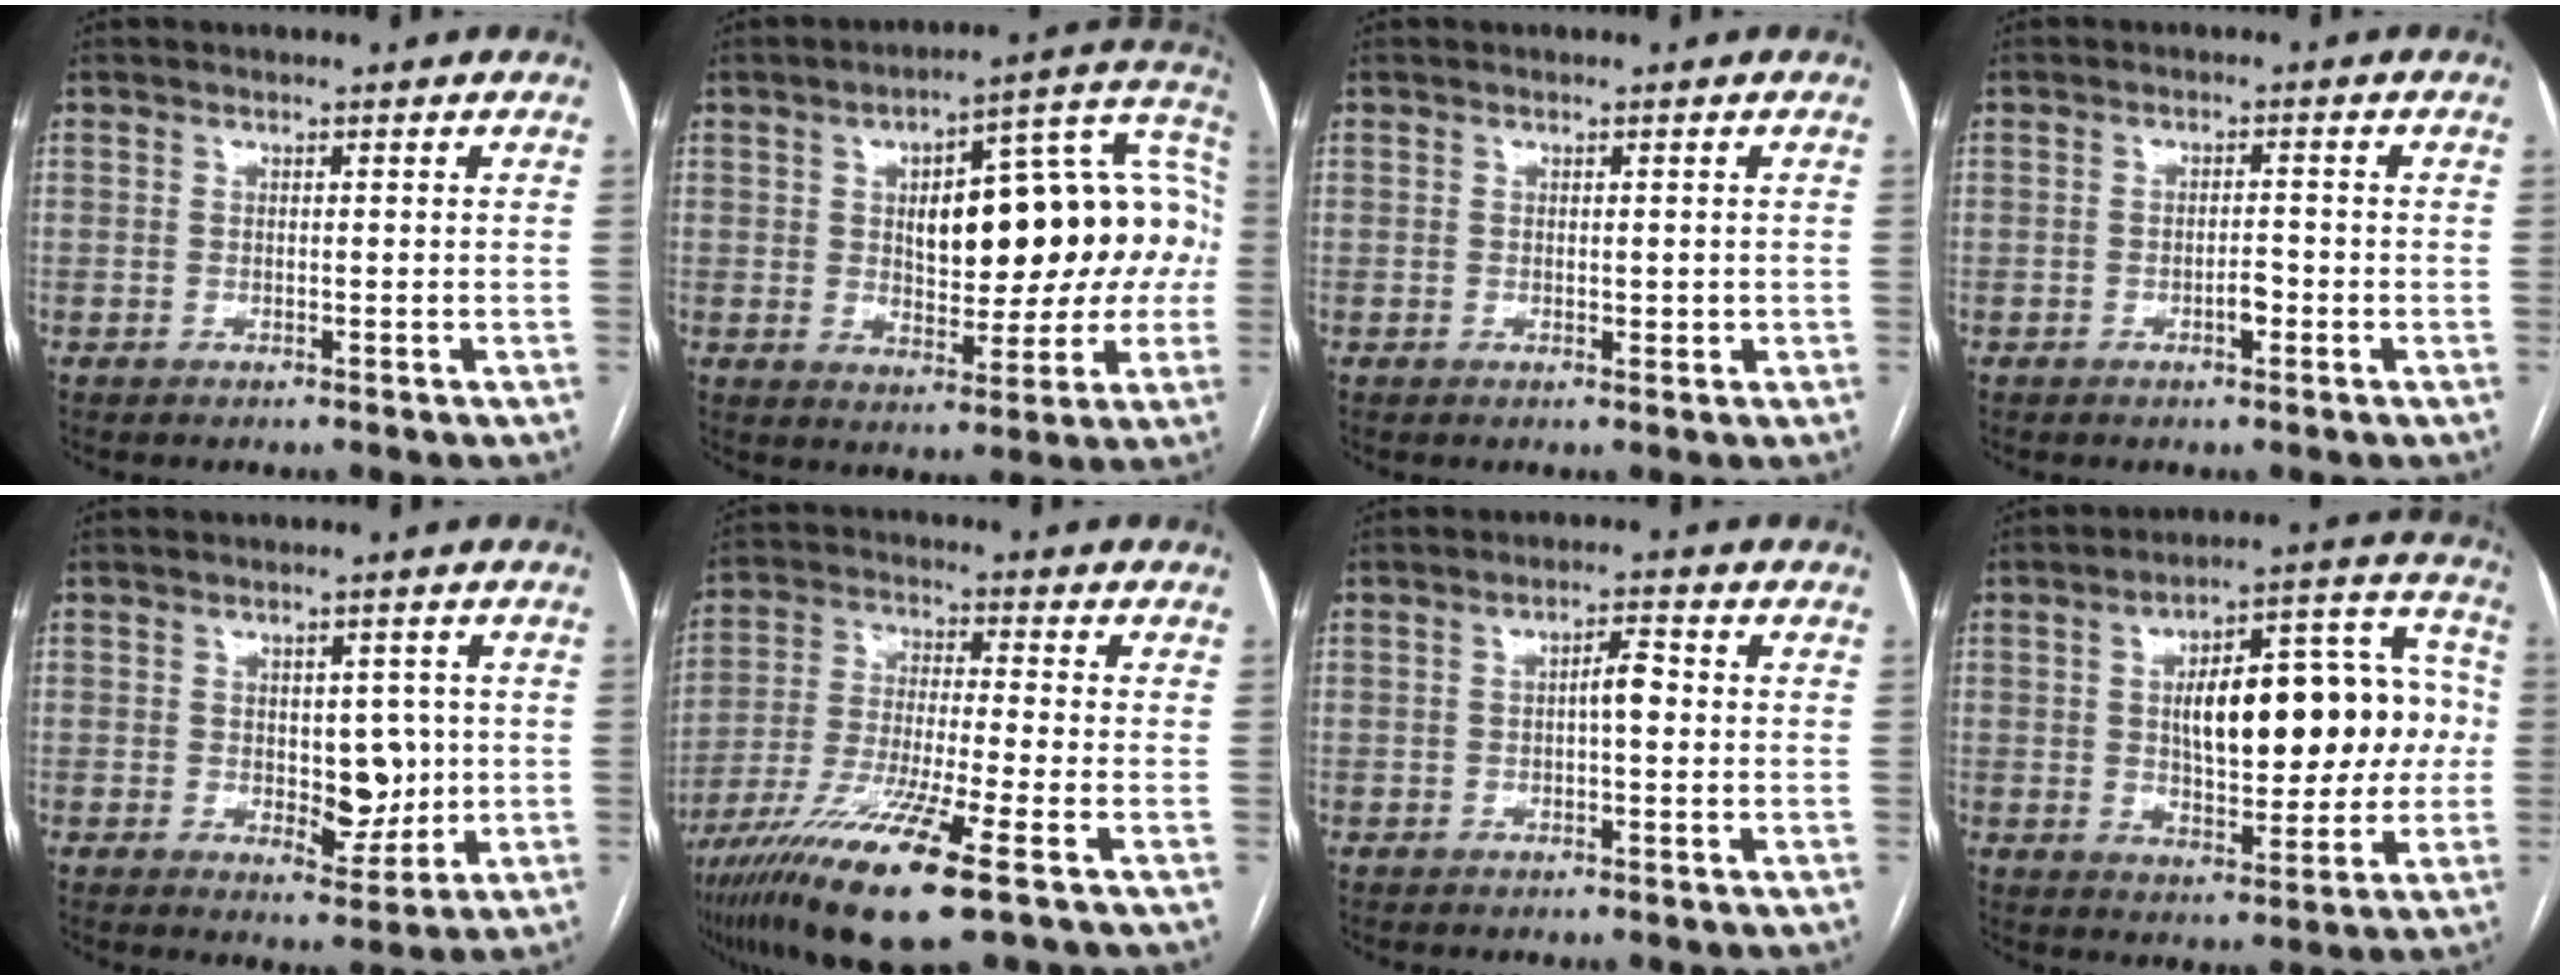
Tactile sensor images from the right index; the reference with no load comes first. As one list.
[{"total": 20.5, "force": [1.7, 8.0, 18.8], "torque": [-0.249, 0.052, 0.032]}, {"total": 1.2, "force": [0.0, 0.6, 1.0], "torque": [-0.012, -0.002, 0.002]}, {"total": 2.1, "force": [-1.0, 0.7, 1.8], "torque": [-0.025, 0.003, -0.015]}, {"total": 6.2, "force": [0.0, 3.3, 5.2], "torque": [-0.064, -0.001, 0.010]}, {"total": 15.2, "force": [-8.4, 0.5, 12.6], "torque": [-0.257, -0.039, -0.153]}, {"total": 2.9, "force": [-0.1, 0.7, 2.8], "torque": [-0.042, 0.008, -0.003]}, {"total": 19.0, "force": [1.3, 7.2, 17.5], "torque": [-0.247, 0.047, 0.028]}]